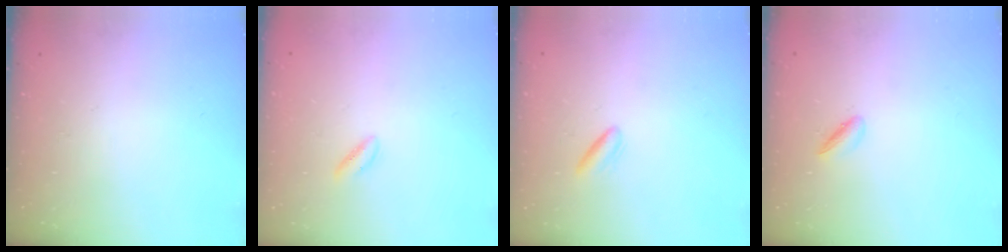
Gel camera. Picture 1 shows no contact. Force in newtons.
{"total": 1.5, "press": 1.1, "slide": 1.0}
{"total": 1.5, "press": 1.4, "slide": 0.7}
{"total": 2.8, "press": 2.8, "slide": 0.6}